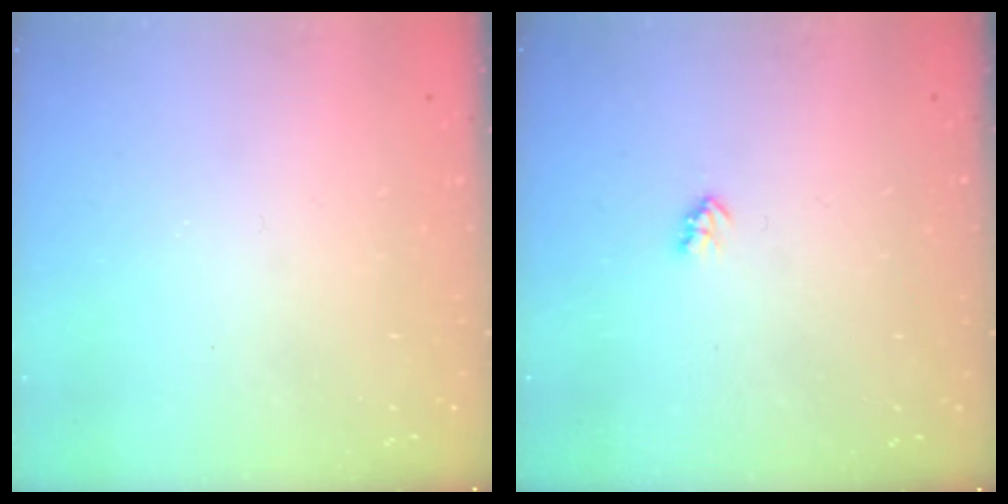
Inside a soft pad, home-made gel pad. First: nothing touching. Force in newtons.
{"total": 2.4, "press": 2.4, "slide": 0.4}